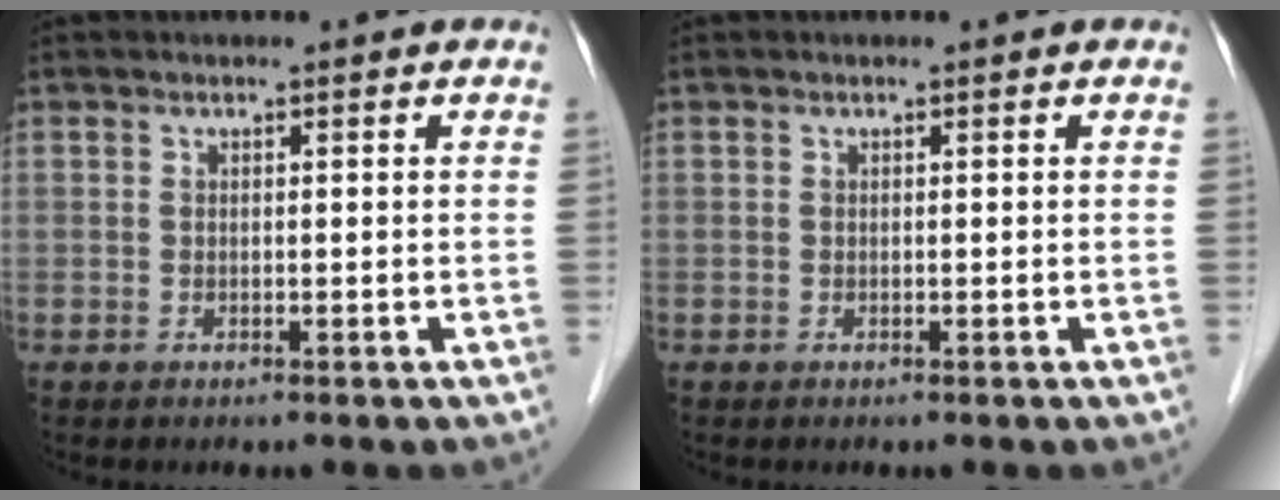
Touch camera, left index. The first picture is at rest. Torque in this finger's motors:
{"motor_torque": [0.04, 0.00, 0.00, 0.00]}